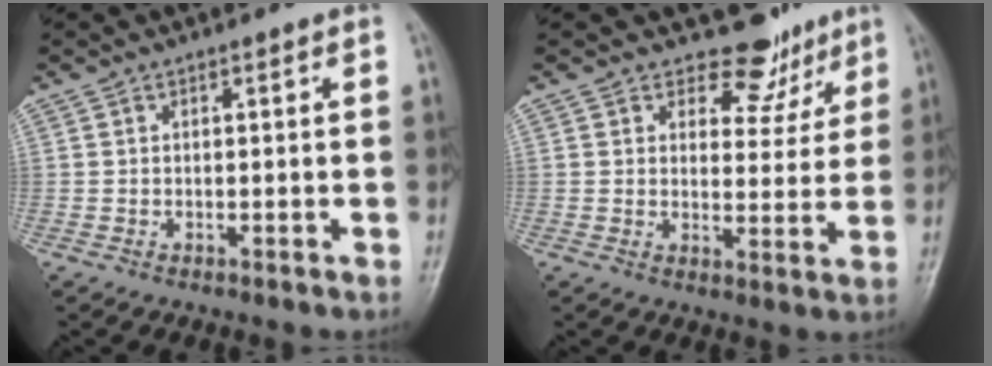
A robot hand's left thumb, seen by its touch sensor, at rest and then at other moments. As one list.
[{"total": 6.9, "force": [5.4, 4.1, 1.1], "torque": [0.019, -0.040, 0.070]}]